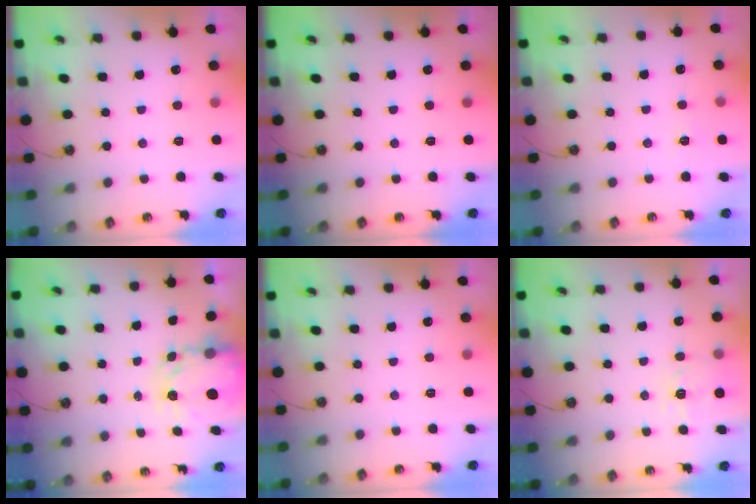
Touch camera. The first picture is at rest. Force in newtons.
{"total": 0.0}
{"total": 3.1, "press": 3.1, "slide": 0.5}
{"total": 3.9, "press": 3.9, "slide": 0.4}
{"total": 0.0}
{"total": 5.1, "press": 5.0, "slide": 0.7}